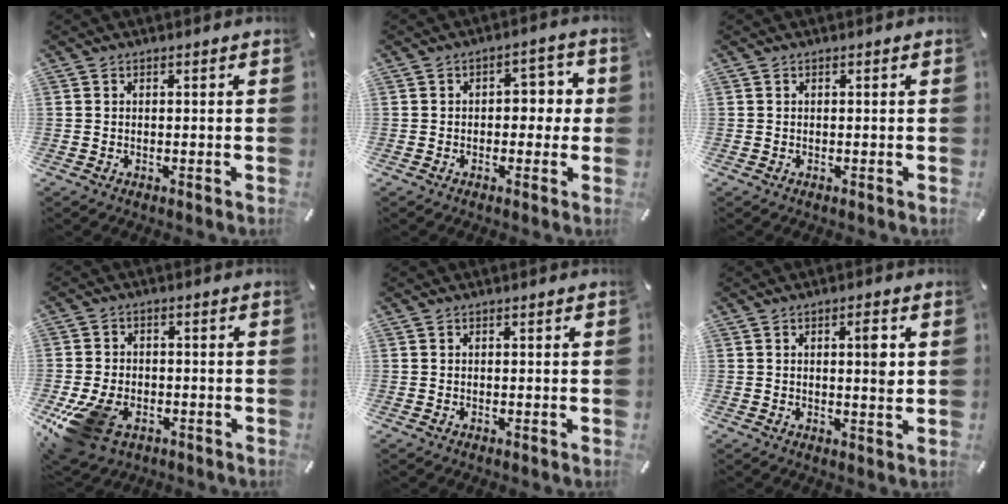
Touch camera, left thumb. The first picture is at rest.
{"total": 5.4, "force": [-0.3, 3.7, 4.0], "torque": [-0.047, 0.003, -0.017]}
{"total": 0.0}
{"total": 12.0, "force": [-5.8, 7.9, 6.9], "torque": [-0.151, 0.022, -0.101]}
{"total": 0.0}
{"total": 4.7, "force": [1.2, 1.4, 4.3], "torque": [-0.063, -0.006, 0.012]}